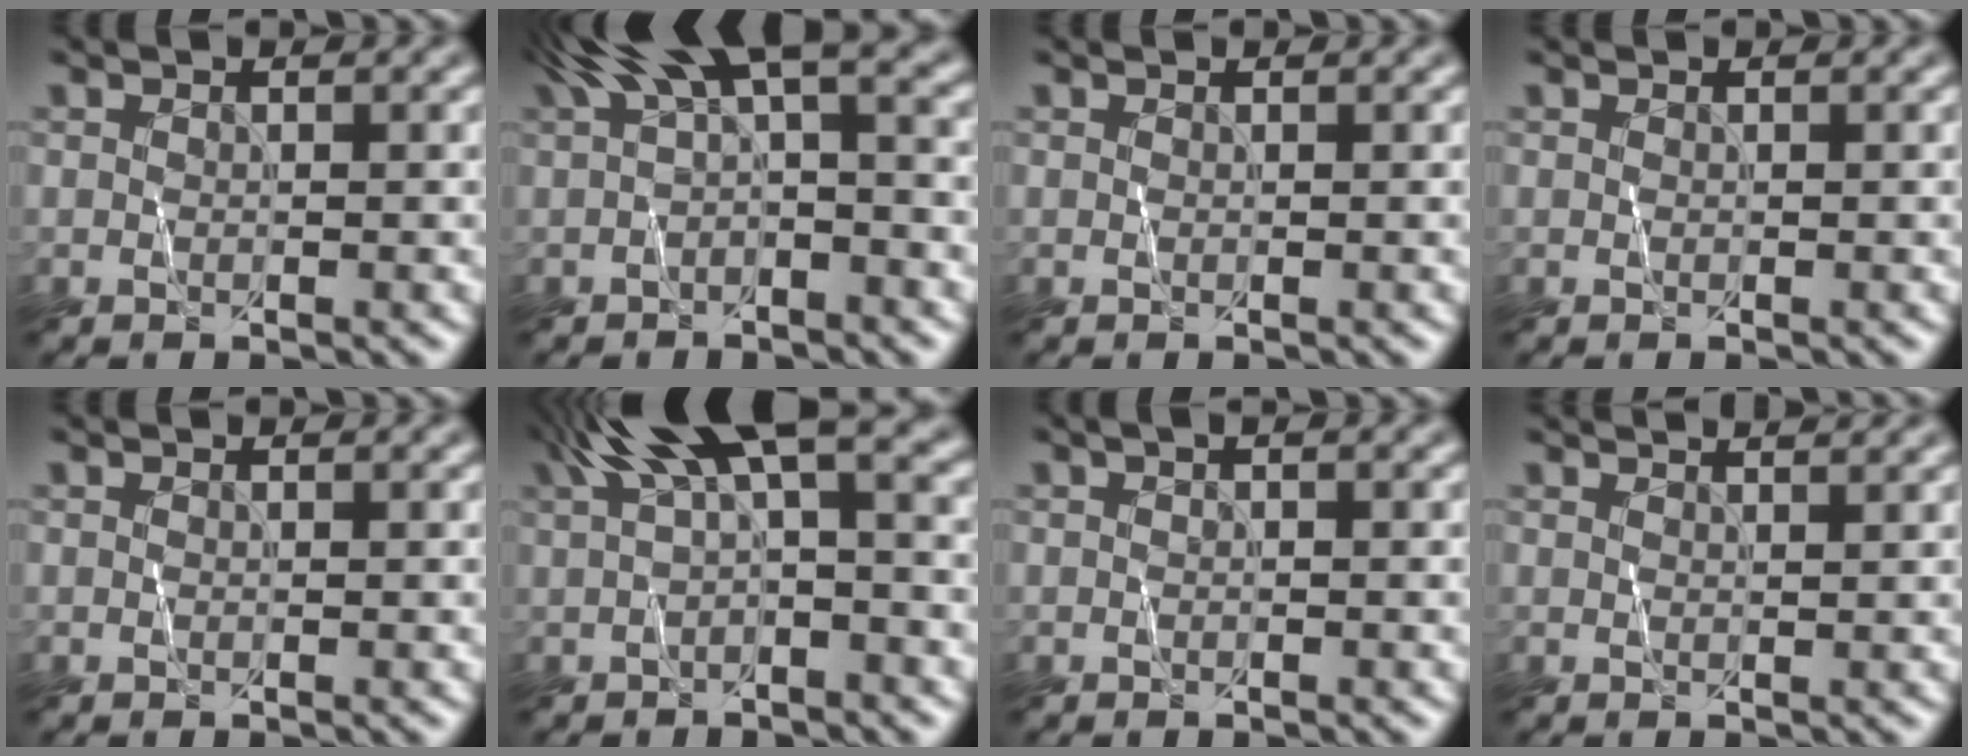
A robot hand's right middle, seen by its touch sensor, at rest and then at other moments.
{"total": 7.0, "force": [2.2, 2.3, 6.3], "torque": [-0.111, 0.026, 0.033]}
{"total": 0.0}
{"total": 0.0}
{"total": 0.0}
{"total": 8.4, "force": [2.9, 2.6, 7.5], "torque": [-0.138, 0.028, 0.049]}
{"total": 0.7, "force": [0.3, 0.1, 0.6], "torque": [-0.012, -0.002, 0.001]}
{"total": 3.2, "force": [2.6, 1.0, 1.6], "torque": [-0.005, 0.017, 0.009]}